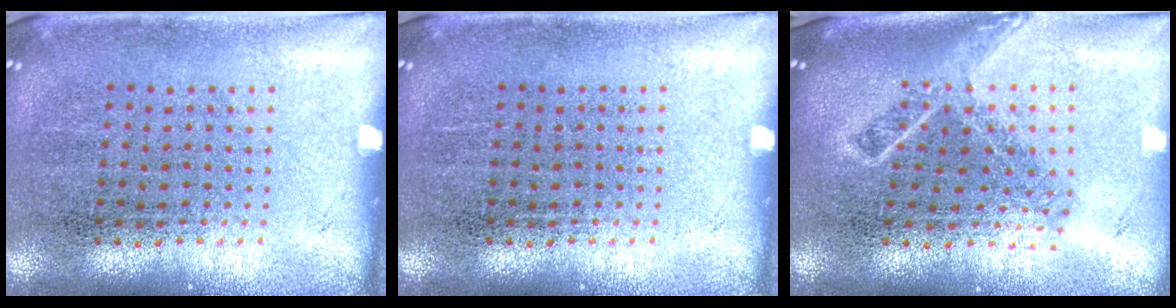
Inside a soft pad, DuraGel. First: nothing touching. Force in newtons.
{"total": 0.0}
{"total": 1.9, "press": 1.4, "slide": 1.3}